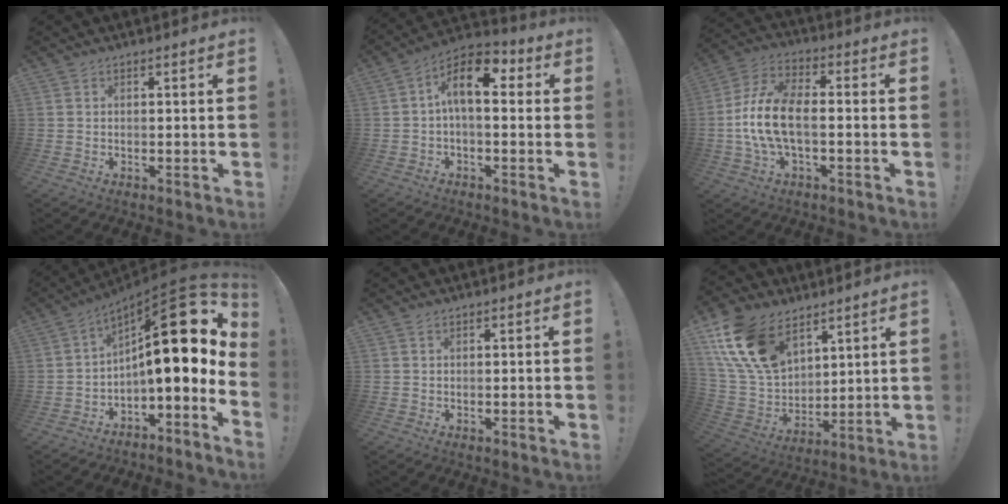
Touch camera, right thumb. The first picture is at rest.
{"total": 12.4, "force": [2.9, 5.7, 10.6], "torque": [-0.178, 0.001, 0.047]}
{"total": 15.5, "force": [-1.2, 6.8, 13.9], "torque": [-0.281, 0.006, -0.020]}
{"total": 21.9, "force": [5.9, 7.2, 19.8], "torque": [-0.285, -0.038, 0.103]}
{"total": 0.0}
{"total": 19.5, "force": [10.7, 12.2, 10.9], "torque": [-0.224, -0.051, 0.206]}